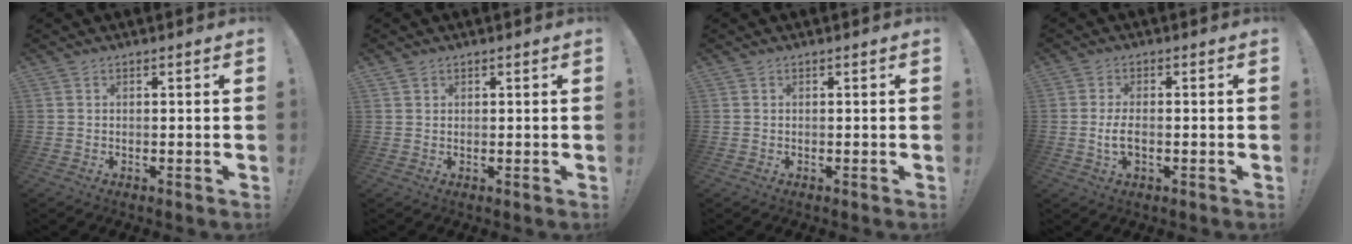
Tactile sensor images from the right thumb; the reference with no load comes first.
{"total": 1.0, "force": [0.8, 0.6, 0.1], "torque": [0.004, -0.003, 0.015]}
{"total": 0.0}
{"total": 4.2, "force": [-0.9, 1.8, 3.7], "torque": [-0.067, -0.001, -0.018]}